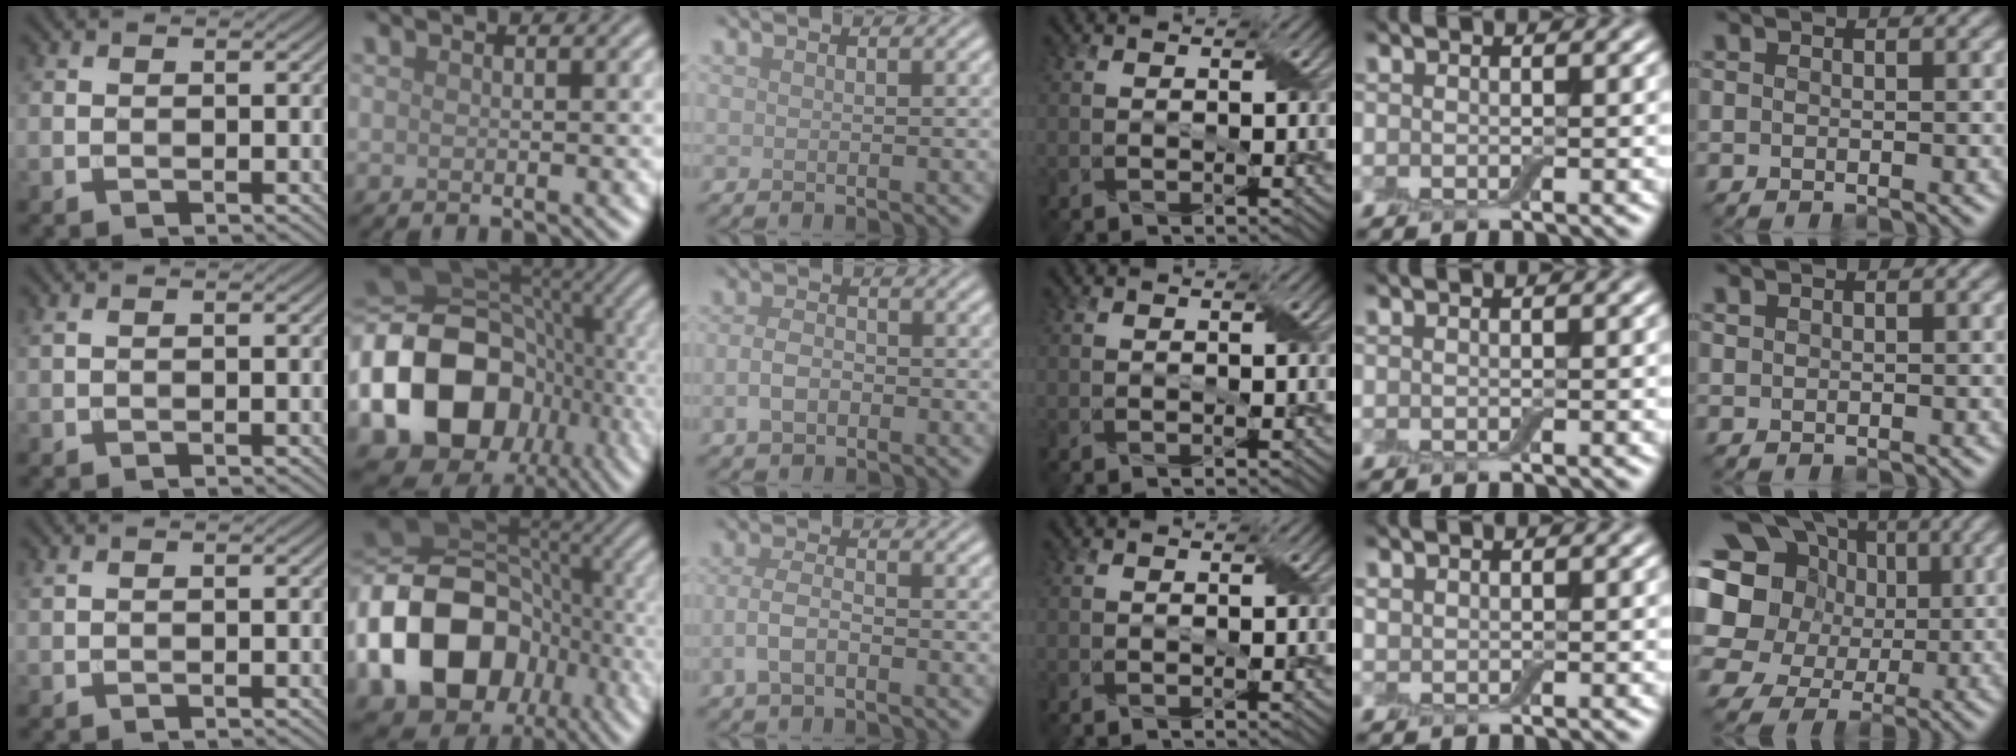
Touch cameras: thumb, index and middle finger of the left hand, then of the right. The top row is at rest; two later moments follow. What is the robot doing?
{"motion": "fold", "object": "aluminum foil"}